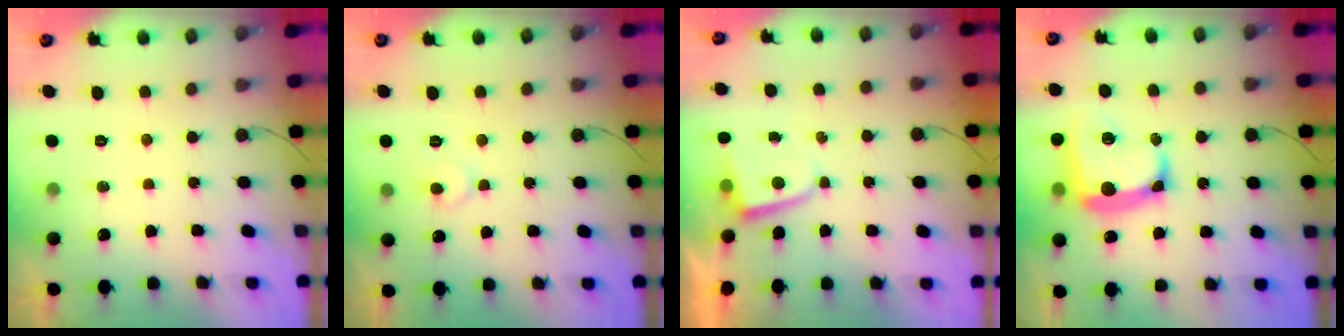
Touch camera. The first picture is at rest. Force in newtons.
{"total": 6.1, "press": 6.1, "slide": 0.4}
{"total": 1.6, "press": 1.6, "slide": 0.3}
{"total": 14.7, "press": 14.5, "slide": 2.8}